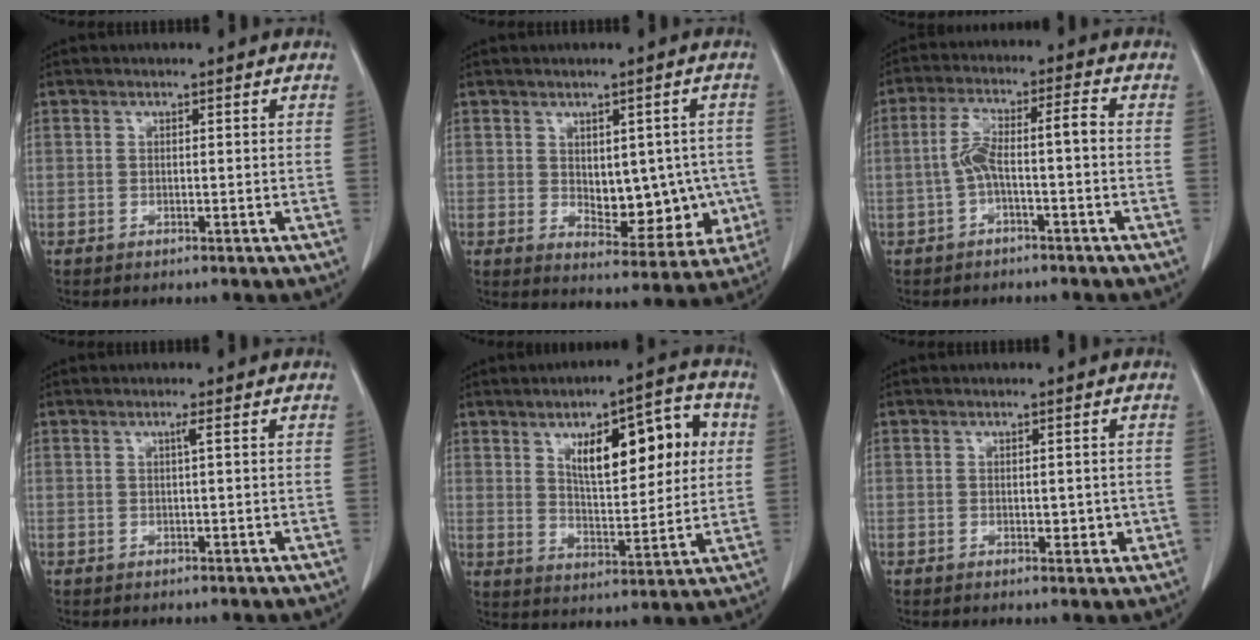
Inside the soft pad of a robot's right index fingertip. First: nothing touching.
{"total": 10.2, "force": [-0.6, 5.8, 8.3], "torque": [-0.095, 0.011, 0.016]}
{"total": 6.3, "force": [-1.1, 1.0, 6.1], "torque": [-0.125, 0.033, -0.019]}
{"total": 0.8, "force": [0.2, -0.3, 0.7], "torque": [-0.015, 0.000, 0.007]}
{"total": 13.9, "force": [4.4, 4.7, 12.3], "torque": [-0.175, 0.020, 0.072]}
{"total": 2.3, "force": [-0.3, 1.3, 1.8], "torque": [-0.020, 0.001, 0.001]}